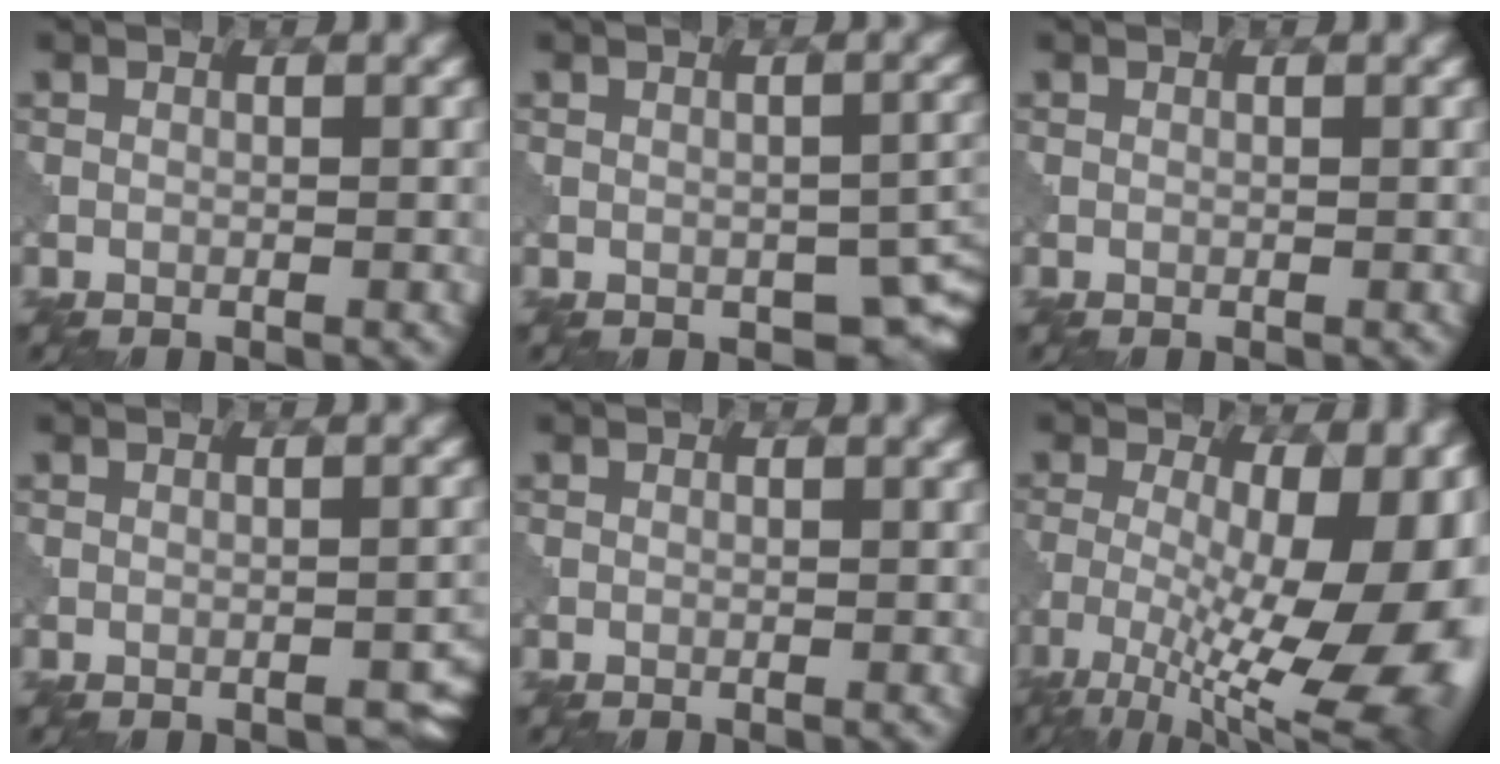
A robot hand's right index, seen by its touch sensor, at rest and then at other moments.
{"total": 4.1, "force": [-1.3, 2.6, 2.9], "torque": [-0.029, -0.017, -0.006]}
{"total": 0.0}
{"total": 1.9, "force": [-1.2, 0.9, 1.0], "torque": [-0.010, 0.004, -0.011]}
{"total": 0.0}
{"total": 16.3, "force": [-2.9, 7.0, 14.4], "torque": [-0.204, -0.017, -0.033]}